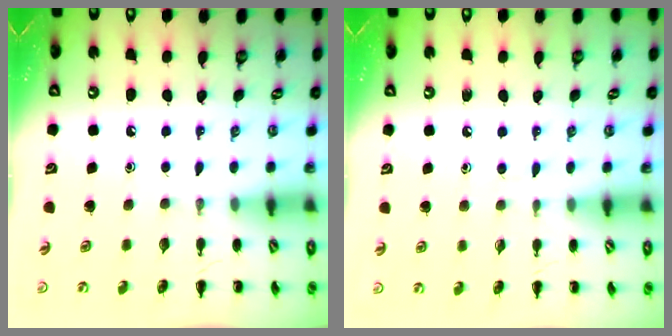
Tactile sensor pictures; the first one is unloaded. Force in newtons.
{"total": 3.0, "press": 2.8, "slide": 1.2}